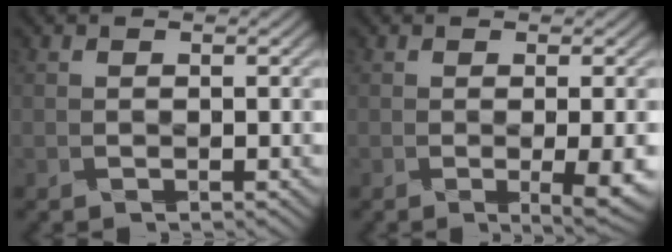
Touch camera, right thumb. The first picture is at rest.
{"total": 4.1, "force": [-0.6, 0.8, 4.0], "torque": [-0.068, -0.007, -0.006]}